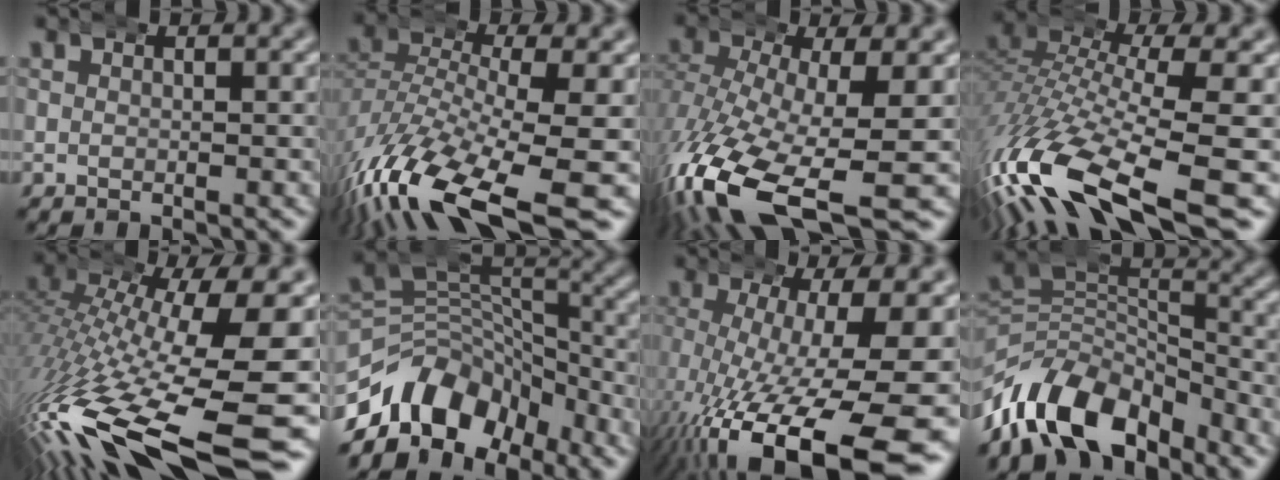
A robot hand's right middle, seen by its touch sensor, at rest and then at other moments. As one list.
[{"total": 9.7, "force": [-5.8, 3.6, 6.9], "torque": [-0.148, -0.041, -0.076]}, {"total": 11.8, "force": [-6.1, 5.5, 8.4], "torque": [-0.206, -0.073, -0.060]}, {"total": 11.2, "force": [-6.2, 4.6, 8.1], "torque": [-0.185, -0.039, -0.083]}, {"total": 14.6, "force": [-6.7, 5.4, 11.8], "torque": [-0.220, -0.051, -0.076]}, {"total": 13.5, "force": [-5.8, 9.9, 7.1], "torque": [-0.104, -0.002, -0.106]}, {"total": 14.7, "force": [-6.0, 6.3, 11.9], "torque": [-0.212, -0.049, -0.061]}, {"total": 10.7, "force": [-5.1, 7.7, 5.4], "torque": [-0.108, -0.033, -0.083]}]